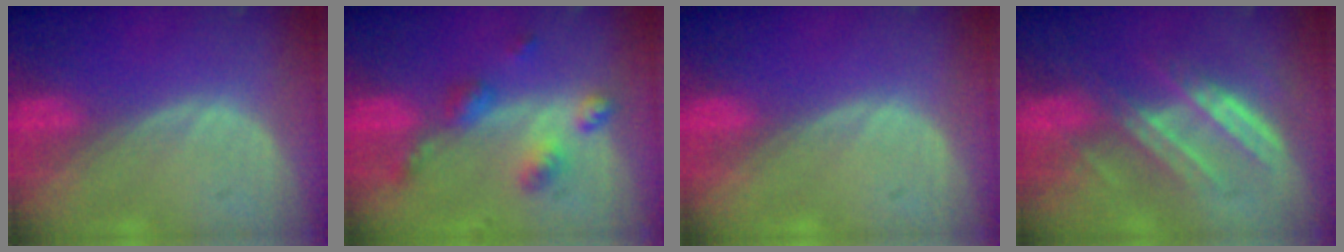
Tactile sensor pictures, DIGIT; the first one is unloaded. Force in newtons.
{"total": 6.1, "press": 5.4, "slide": 2.9}
{"total": 0.0}
{"total": 6.5, "press": 6.4, "slide": 1.1}